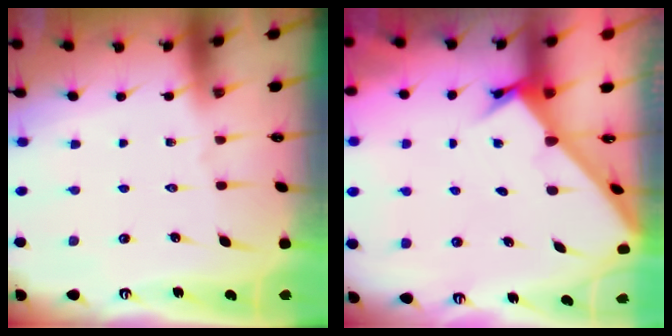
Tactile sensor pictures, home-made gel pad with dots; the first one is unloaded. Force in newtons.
{"total": 2.5, "press": 2.5, "slide": 0.3}